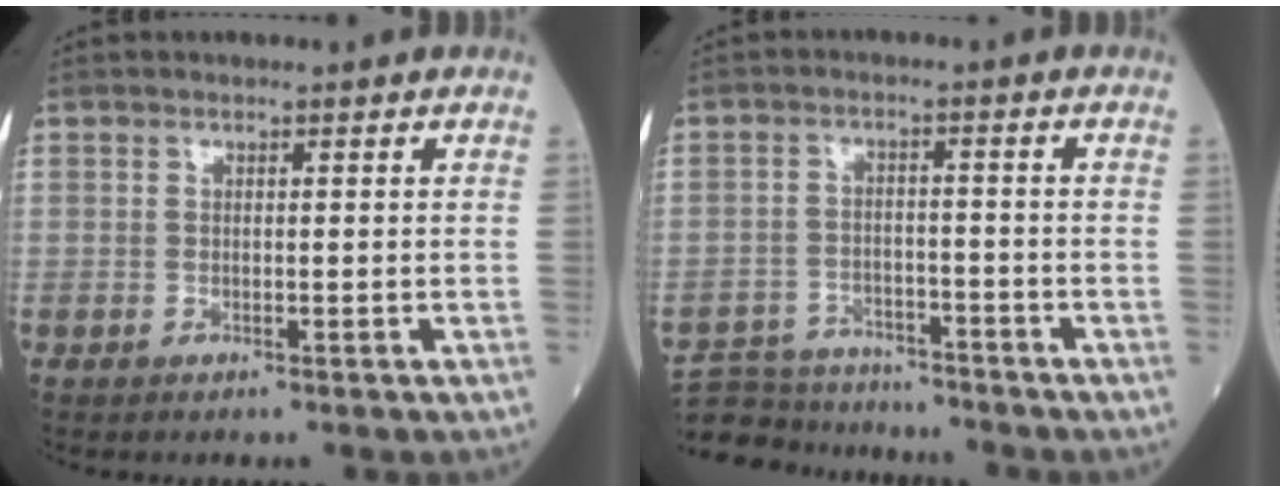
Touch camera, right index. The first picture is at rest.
{"total": 9.6, "force": [-9.1, 2.9, 1.0], "torque": [-0.019, 0.012, -0.142]}